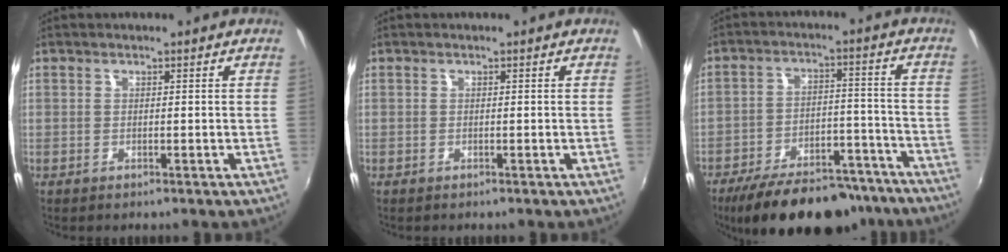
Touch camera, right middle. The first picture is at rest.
{"total": 0.0}
{"total": 22.5, "force": [-18.4, 8.3, 10.0], "torque": [-0.181, 0.008, -0.245]}